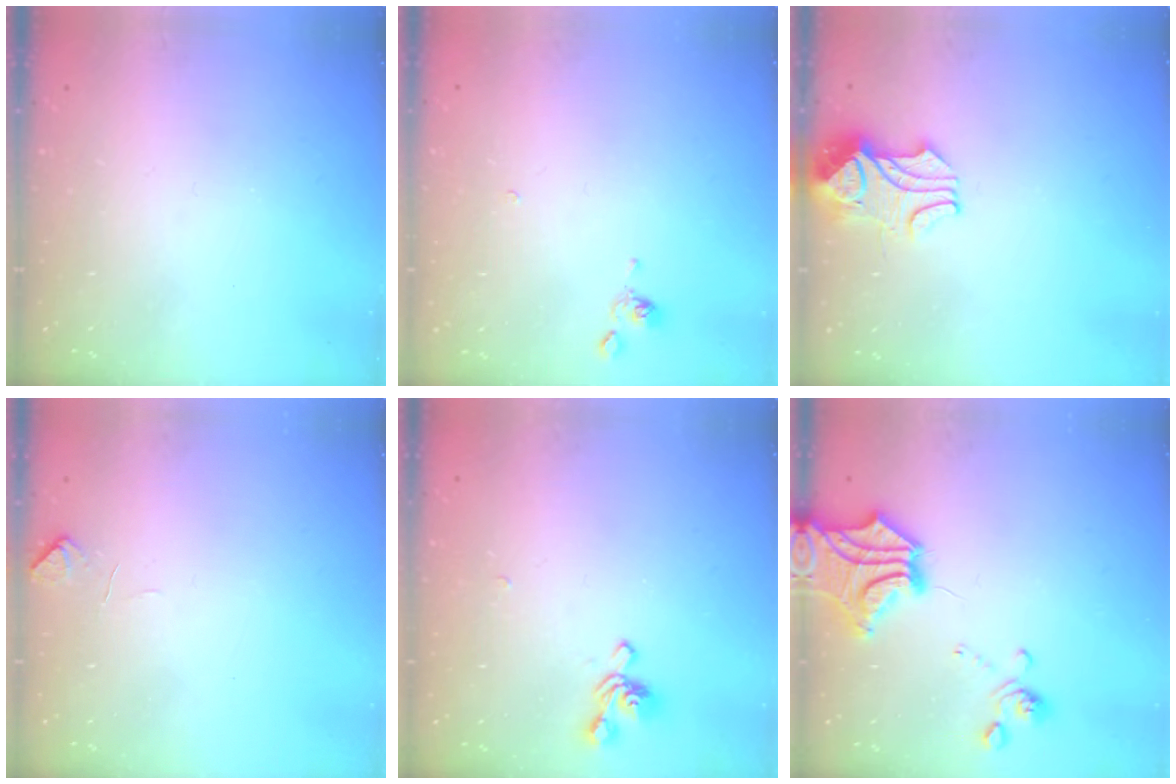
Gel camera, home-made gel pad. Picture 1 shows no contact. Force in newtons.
{"total": 1.7, "press": 1.7, "slide": 0.3}
{"total": 2.1, "press": 1.9, "slide": 0.8}
{"total": 0.8, "press": 0.5, "slide": 0.6}
{"total": 1.8, "press": 1.6, "slide": 0.9}
{"total": 9.6, "press": 8.8, "slide": 3.7}